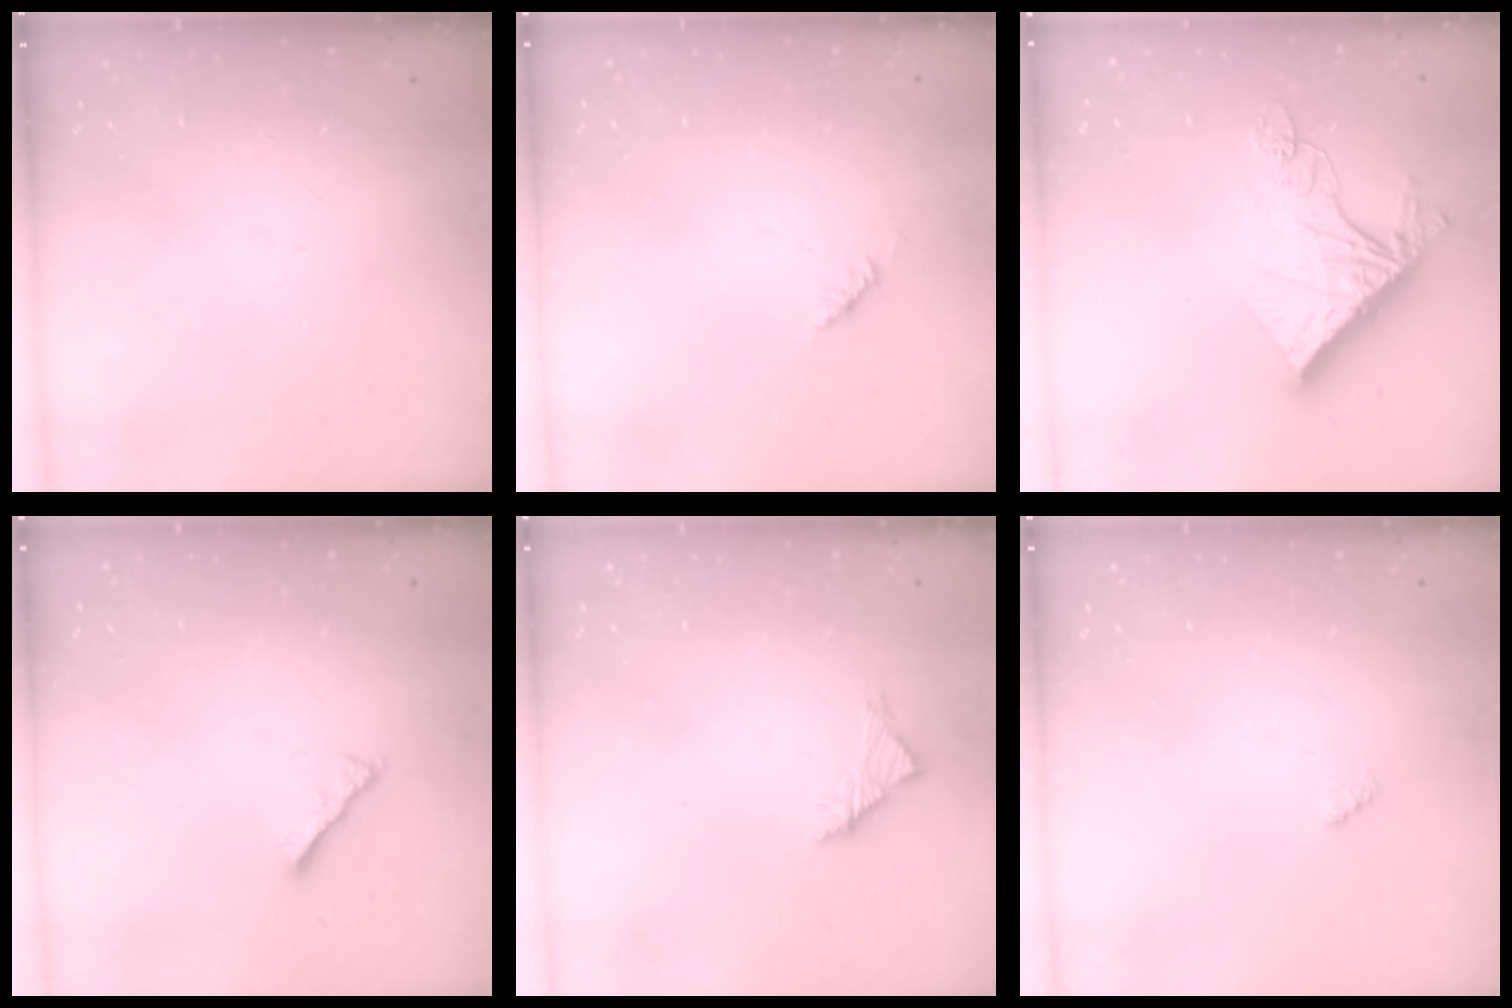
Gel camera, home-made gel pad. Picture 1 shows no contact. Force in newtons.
{"total": 1.9, "press": 1.8, "slide": 0.6}
{"total": 15.4, "press": 15.3, "slide": 0.9}
{"total": 2.8, "press": 2.8, "slide": 0.6}
{"total": 2.8, "press": 2.6, "slide": 0.8}
{"total": 1.9, "press": 1.9, "slide": 0.4}